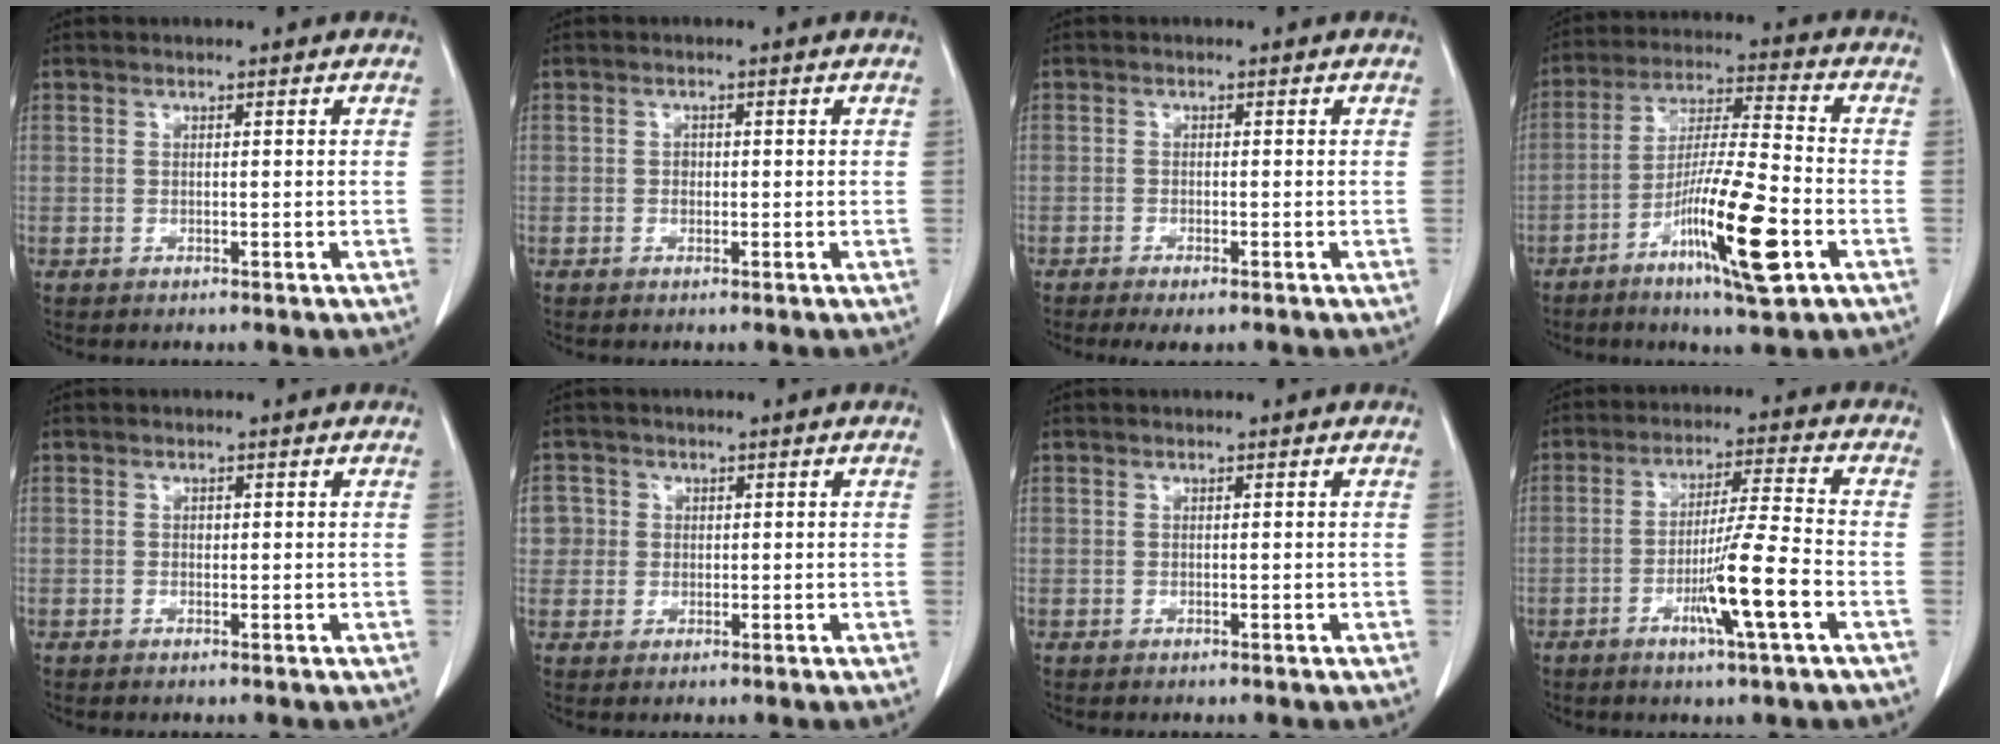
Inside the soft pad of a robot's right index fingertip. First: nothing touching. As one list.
[{"total": 0.9, "force": [-0.1, 0.8, 0.5], "torque": [-0.006, 0.002, -0.003]}, {"total": 3.2, "force": [-2.4, 0.7, 2.0], "torque": [-0.029, -0.006, -0.033]}, {"total": 14.2, "force": [-6.0, 0.8, 12.9], "torque": [-0.237, -0.016, -0.106]}, {"total": 0.5, "force": [0.0, 0.4, 0.3], "torque": [-0.007, 0.001, -0.001]}, {"total": 3.6, "force": [0.6, 3.5, 0.1], "torque": [0.015, 0.008, 0.011]}, {"total": 0.0}, {"total": 9.8, "force": [-3.6, -0.7, 9.0], "torque": [-0.161, -0.009, -0.065]}]